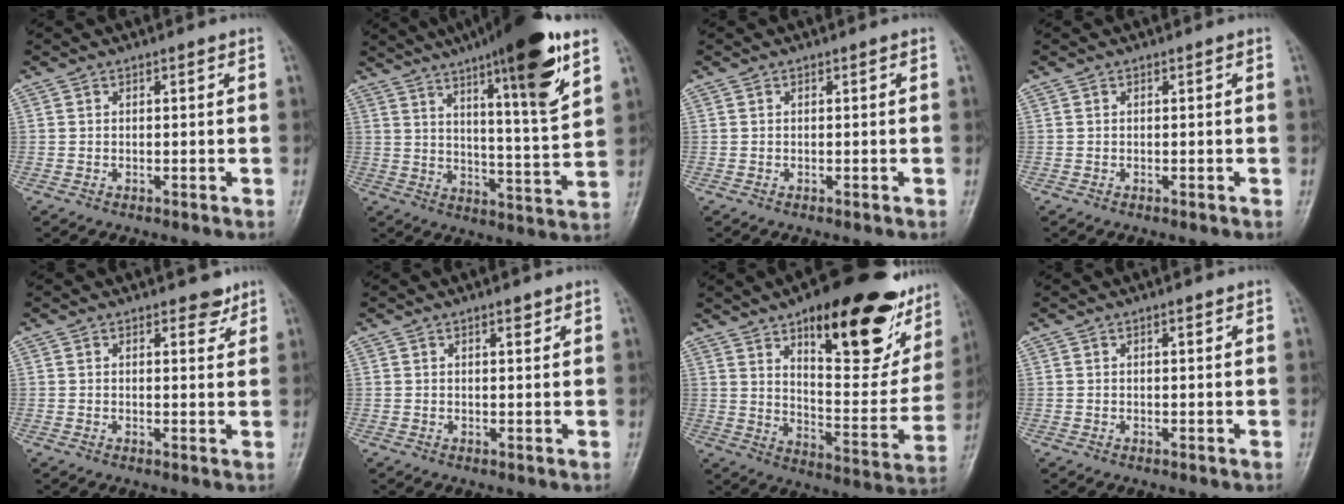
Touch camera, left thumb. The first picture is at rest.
{"total": 19.9, "force": [11.5, 2.8, 15.9], "torque": [-0.221, -0.053, 0.176]}
{"total": 0.0}
{"total": 0.0}
{"total": 2.9, "force": [2.1, 1.4, 1.4], "torque": [-0.003, -0.013, 0.027]}
{"total": 1.9, "force": [1.3, 0.6, 1.3], "torque": [-0.013, -0.006, 0.018]}
{"total": 29.0, "force": [16.3, 11.0, 21.3], "torque": [-0.242, -0.055, 0.236]}
{"total": 1.0, "force": [0.6, 0.3, 0.8], "torque": [-0.012, -0.001, 0.008]}